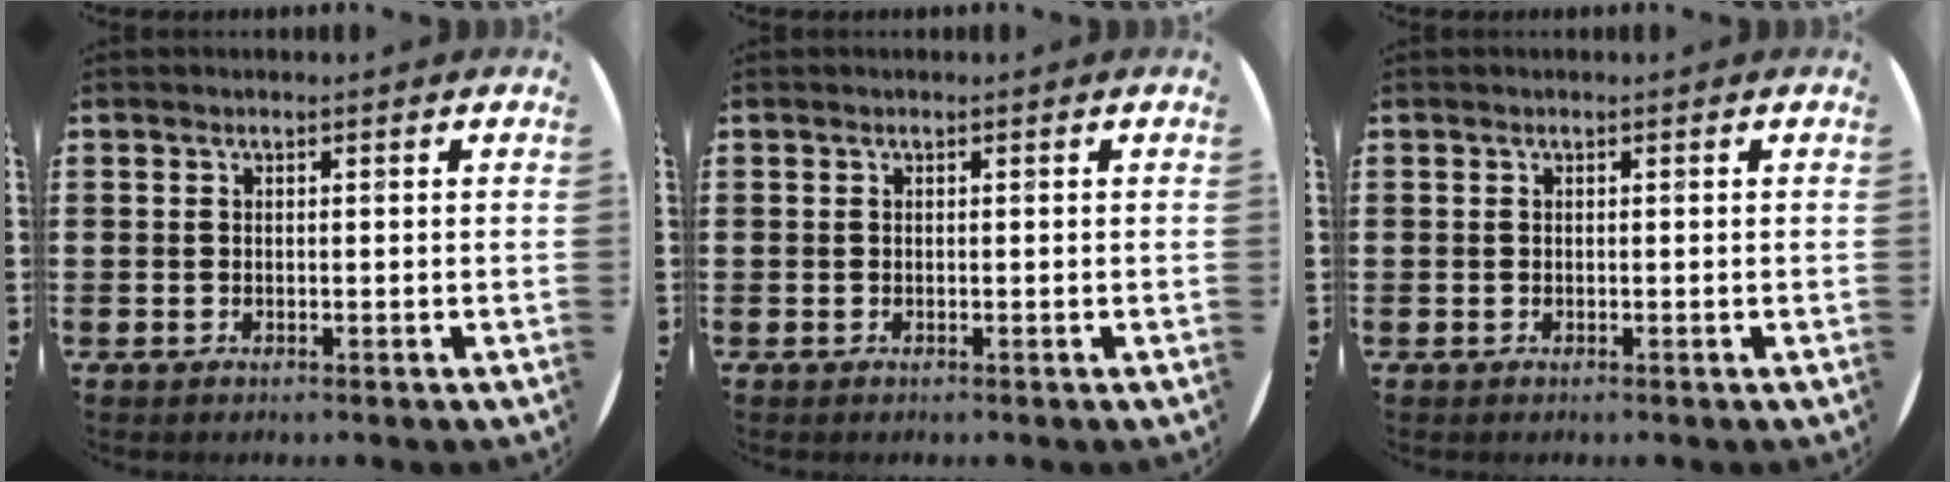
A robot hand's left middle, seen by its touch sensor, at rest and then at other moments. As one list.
[{"total": 0.0}, {"total": 0.0}]